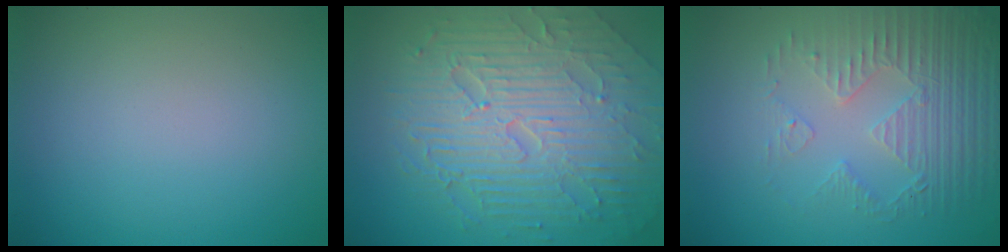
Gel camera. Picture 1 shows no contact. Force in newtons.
{"total": 9.8, "press": 6.5, "slide": 7.4}
{"total": 4.0, "press": 3.6, "slide": 1.8}